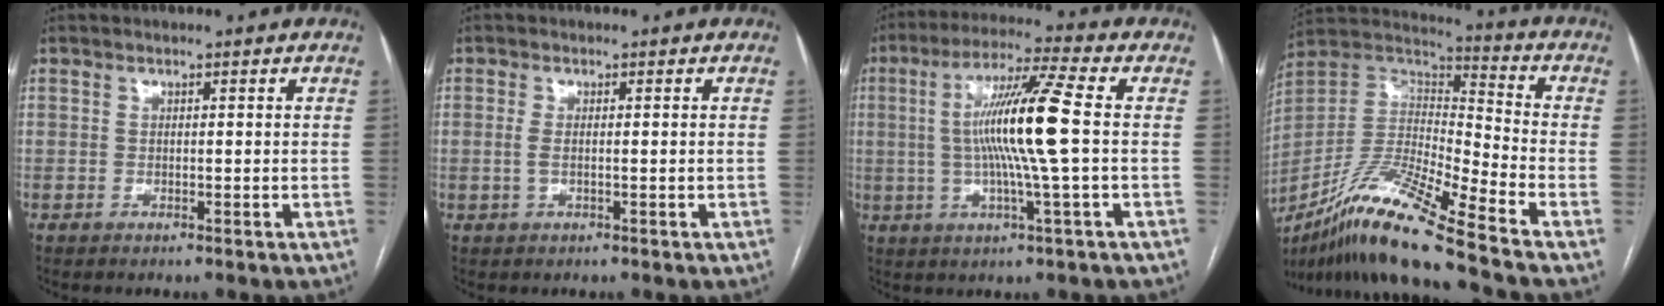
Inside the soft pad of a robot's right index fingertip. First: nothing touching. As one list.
[{"total": 1.5, "force": [-0.2, 0.4, 1.4], "torque": [-0.033, -0.001, -0.003]}, {"total": 12.7, "force": [0.3, -1.0, 12.6], "torque": [-0.240, 0.004, 0.002]}, {"total": 18.2, "force": [-12.9, 0.0, 12.9], "torque": [-0.265, -0.013, -0.234]}]